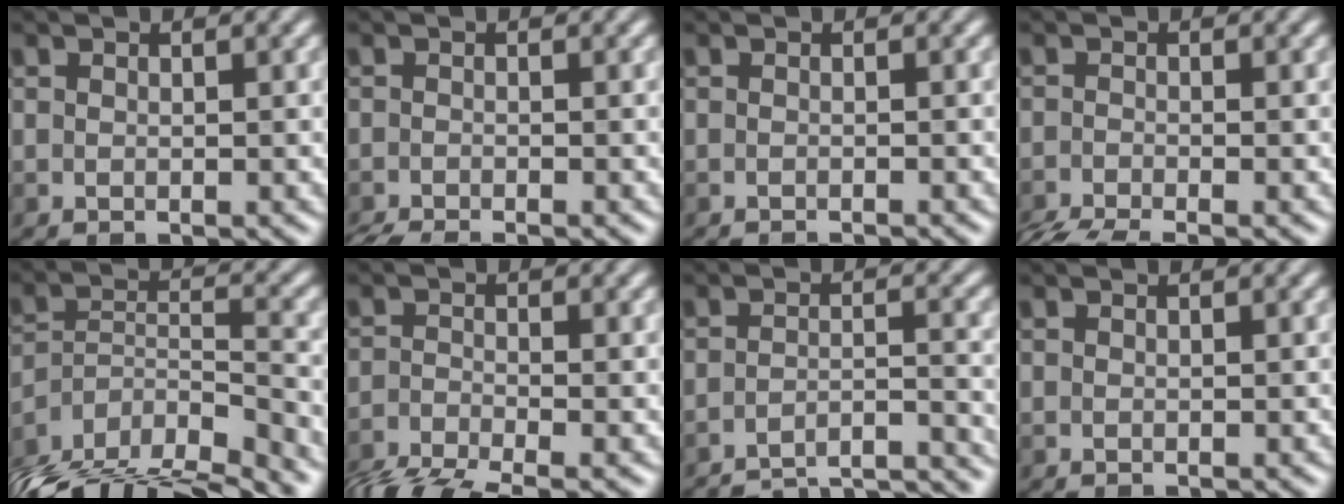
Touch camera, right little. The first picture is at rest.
{"total": 2.8, "force": [-2.3, 0.8, 1.4], "torque": [-0.027, -0.008, -0.037]}
{"total": 0.8, "force": [-0.8, 0.0, 0.0], "torque": [0.006, -0.003, -0.011]}
{"total": 4.7, "force": [-3.6, 1.6, 2.5], "torque": [-0.056, -0.017, -0.063]}
{"total": 12.2, "force": [-11.0, 3.4, 4.2], "torque": [-0.079, -0.008, -0.173]}
{"total": 5.6, "force": [-4.6, 1.5, 2.9], "torque": [-0.067, -0.018, -0.094]}
{"total": 14.1, "force": [-13.3, 3.7, 2.9], "torque": [-0.023, -0.003, -0.152]}
{"total": 0.0}